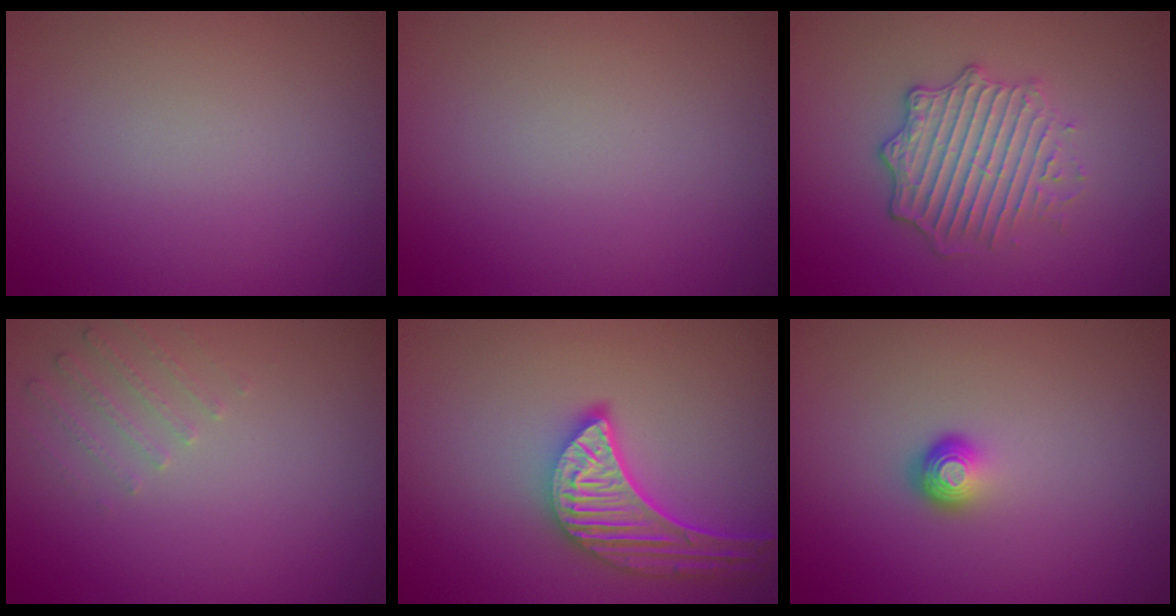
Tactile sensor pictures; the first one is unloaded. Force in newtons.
{"total": 0.0}
{"total": 4.5, "press": 3.5, "slide": 2.9}
{"total": 1.6, "press": 1.6, "slide": 0.4}
{"total": 5.7, "press": 4.5, "slide": 3.5}
{"total": 1.8, "press": 1.1, "slide": 1.4}